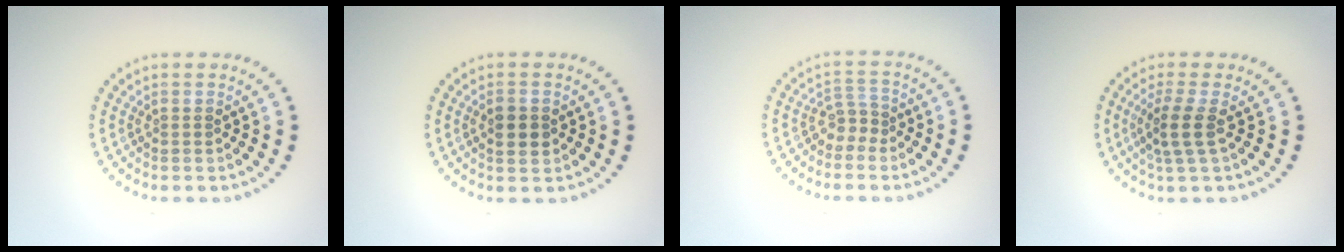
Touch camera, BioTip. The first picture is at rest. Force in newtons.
{"total": 2.2, "press": 2.2, "slide": 0.1}
{"total": 1.8, "press": 1.3, "slide": 1.3}
{"total": 2.5, "press": 2.0, "slide": 1.5}